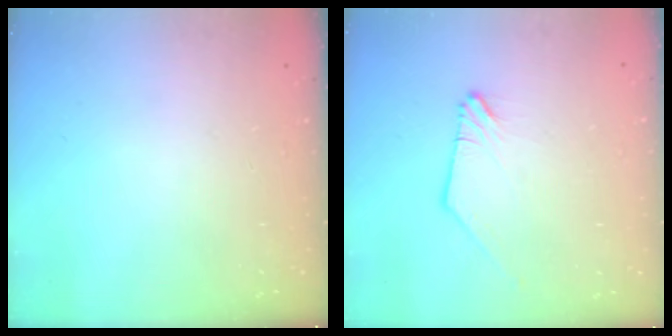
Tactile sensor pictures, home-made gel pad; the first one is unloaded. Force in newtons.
{"total": 0.0}